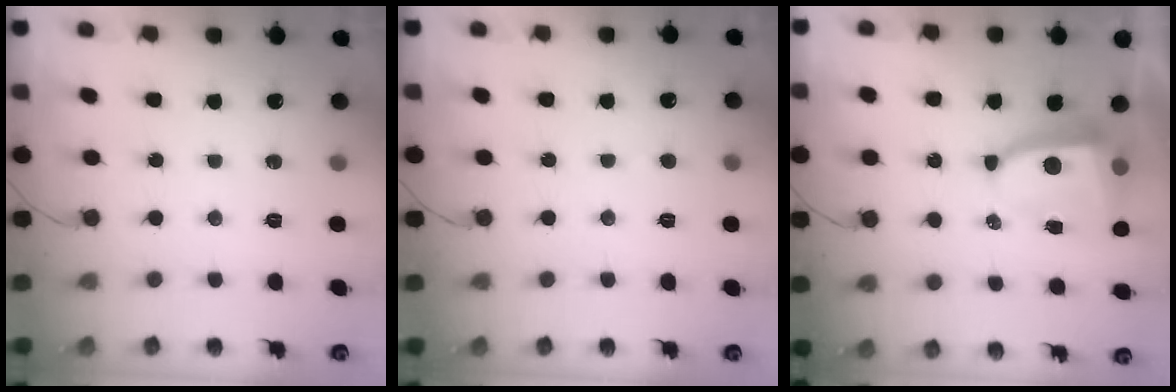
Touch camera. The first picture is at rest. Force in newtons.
{"total": 2.0, "press": 2.0, "slide": 0.1}
{"total": 7.1, "press": 7.1, "slide": 0.9}